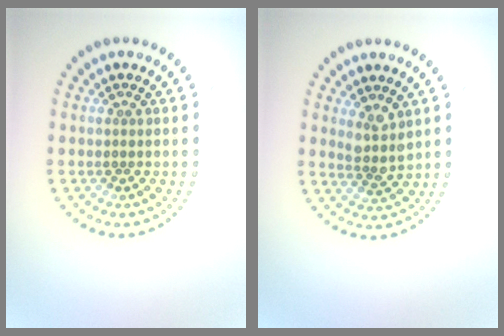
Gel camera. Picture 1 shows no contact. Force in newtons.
{"total": 2.4, "press": 2.0, "slide": 1.4}